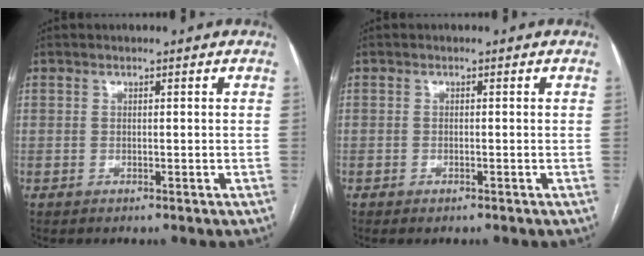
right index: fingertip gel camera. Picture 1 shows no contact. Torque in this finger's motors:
{"motor_torque": [-0.01, 0.06, 0.00, 0.00]}